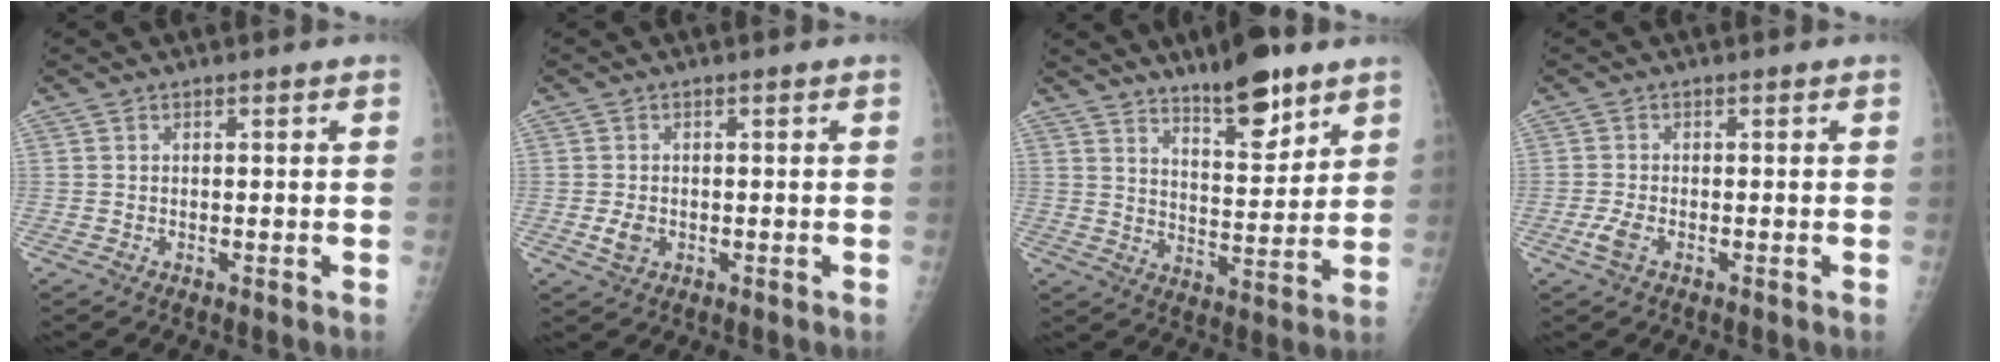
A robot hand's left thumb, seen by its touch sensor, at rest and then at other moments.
{"total": 2.5, "force": [-0.5, 1.8, 1.6], "torque": [-0.028, -0.001, -0.007]}
{"total": 11.5, "force": [8.1, 3.5, 7.3], "torque": [-0.091, -0.059, 0.133]}
{"total": 2.5, "force": [-1.1, 1.2, 1.9], "torque": [-0.050, -0.002, -0.025]}